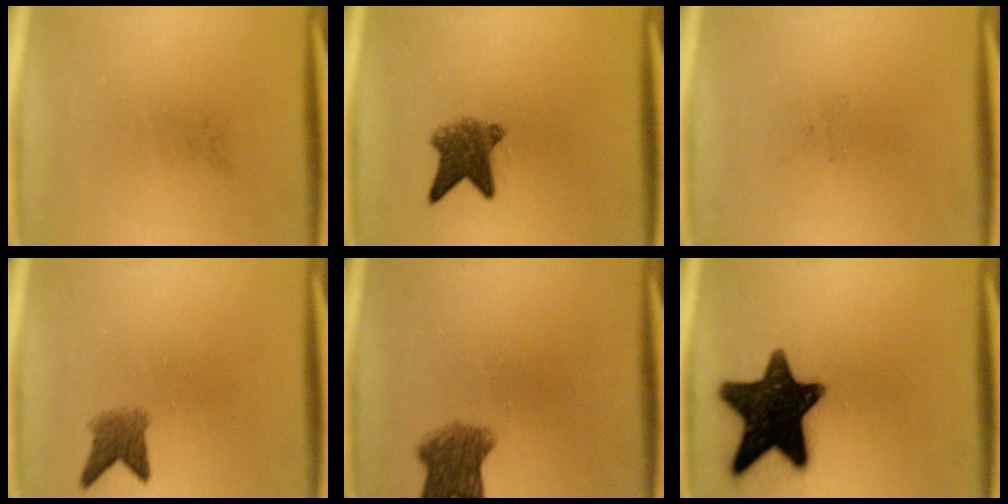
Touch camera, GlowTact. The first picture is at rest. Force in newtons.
{"total": 5.6}
{"total": 0.0}
{"total": 3.1}
{"total": 5.8}
{"total": 16.4}